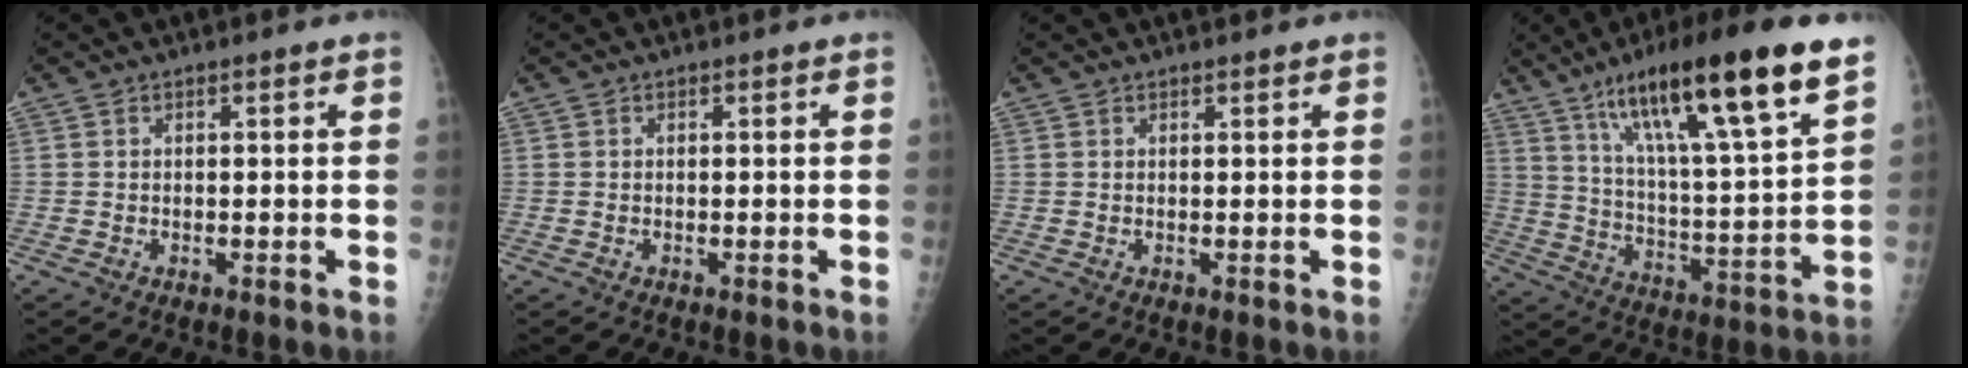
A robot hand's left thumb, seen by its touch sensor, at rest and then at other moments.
{"total": 0.0}
{"total": 1.3, "force": [1.1, 0.2, 0.6], "torque": [0.000, 0.005, 0.017]}
{"total": 24.4, "force": [14.6, 4.0, 19.1], "torque": [-0.298, -0.041, 0.244]}